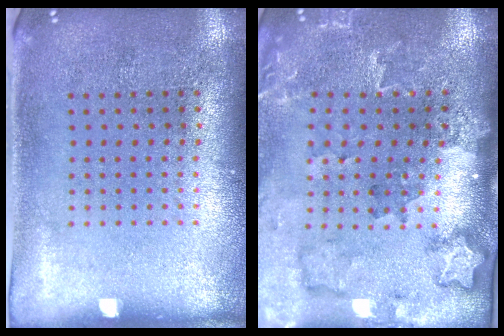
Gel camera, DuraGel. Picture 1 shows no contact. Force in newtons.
{"total": 1.9, "press": 1.8, "slide": 0.4}